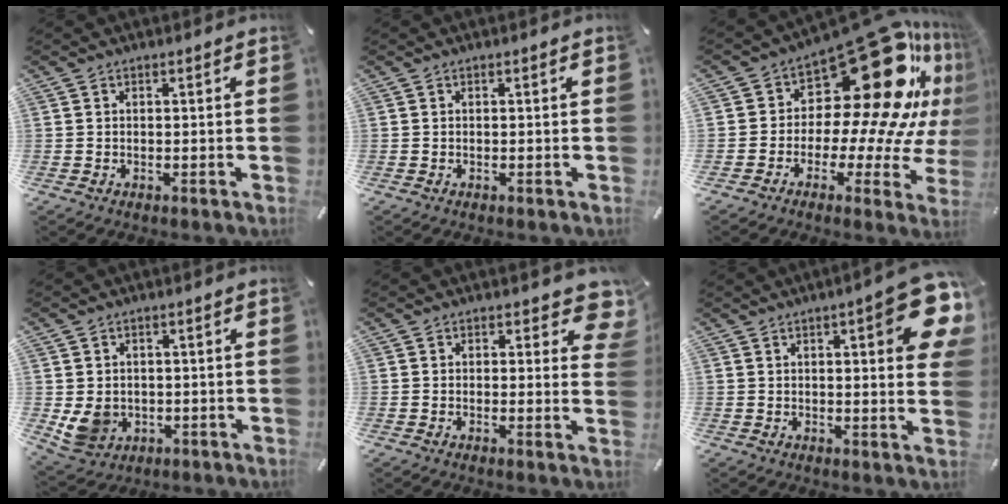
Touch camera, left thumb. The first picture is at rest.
{"total": 0.0}
{"total": 30.5, "force": [12.3, 15.2, 23.4], "torque": [-0.311, -0.124, 0.221]}
{"total": 6.7, "force": [-0.1, 6.1, 2.7], "torque": [-0.081, 0.000, -0.001]}
{"total": 5.4, "force": [2.8, 3.1, 3.4], "torque": [-0.016, -0.020, 0.041]}
{"total": 13.5, "force": [5.6, 3.4, 11.8], "torque": [-0.147, -0.032, 0.085]}